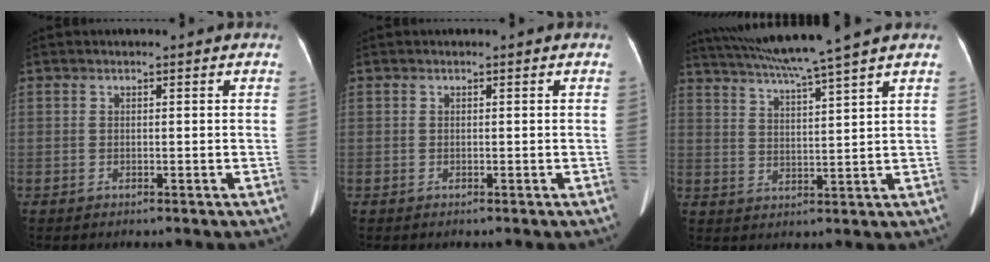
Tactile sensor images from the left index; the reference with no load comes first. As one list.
[{"total": 0.0}, {"total": 11.5, "force": [9.8, -2.2, 5.7], "torque": [-0.102, 0.006, 0.159]}]